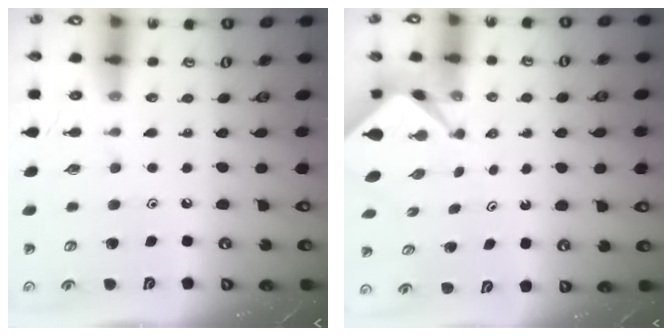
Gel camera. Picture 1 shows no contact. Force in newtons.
{"total": 1.6, "press": 1.6, "slide": 0.3}